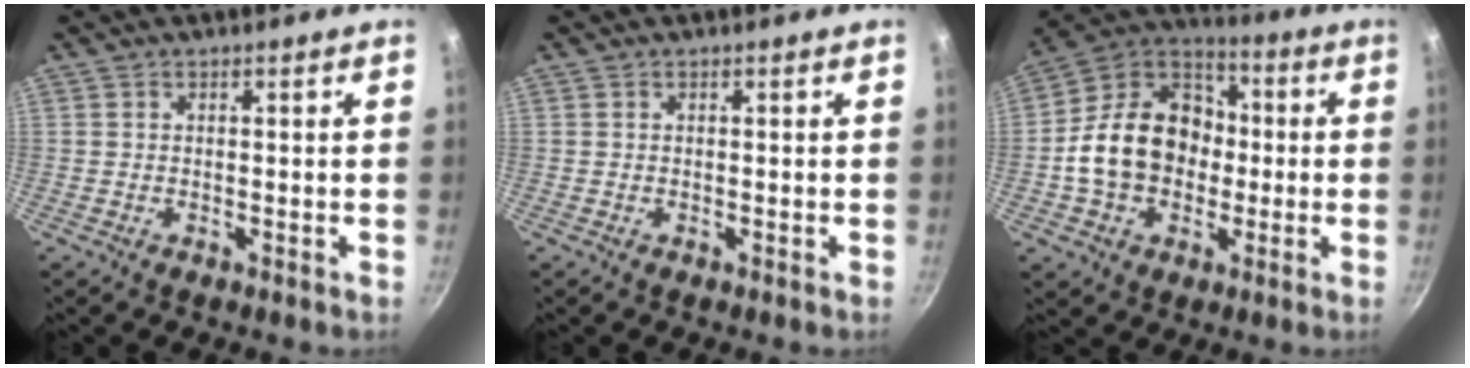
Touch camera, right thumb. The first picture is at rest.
{"total": 0.0}
{"total": 18.2, "force": [-1.5, 14.2, 11.2], "torque": [-0.161, 0.046, -0.037]}